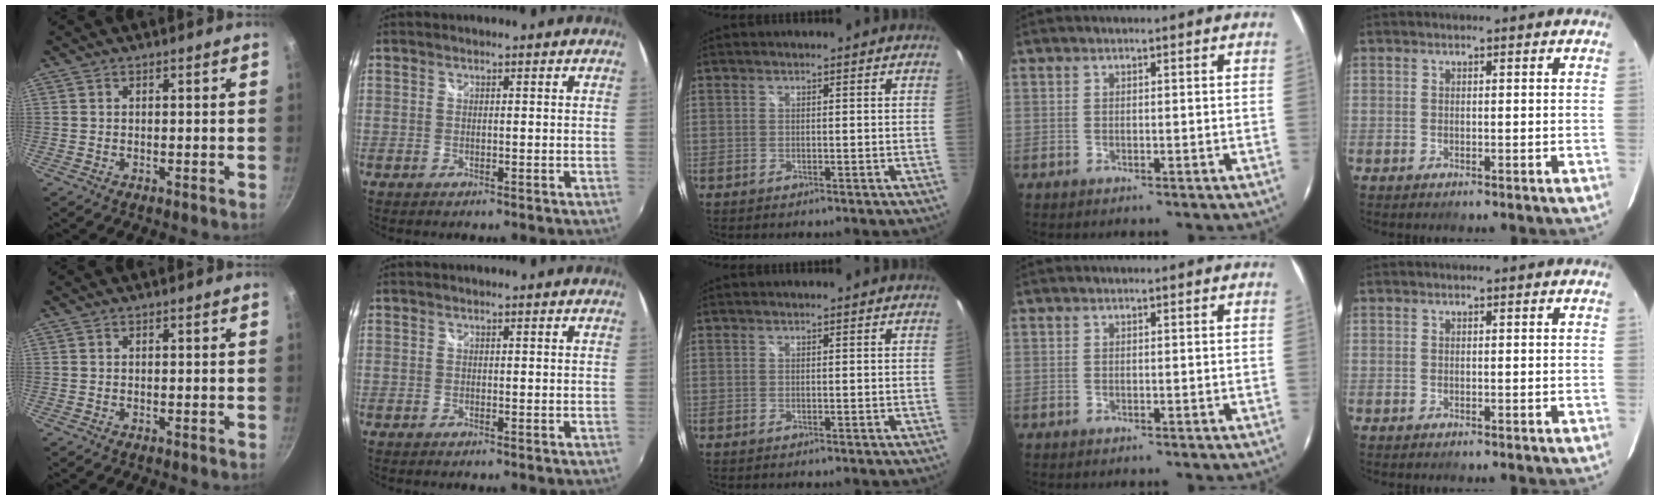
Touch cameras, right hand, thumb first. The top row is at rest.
{}